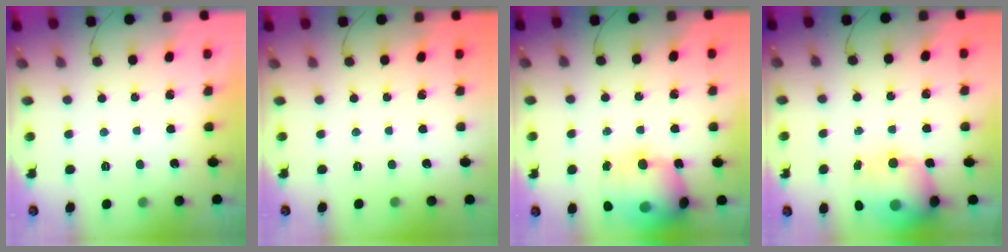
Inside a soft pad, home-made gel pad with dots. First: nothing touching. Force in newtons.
{"total": 0.0}
{"total": 19.5, "press": 19.1, "slide": 3.8}
{"total": 14.6, "press": 14.2, "slide": 3.4}